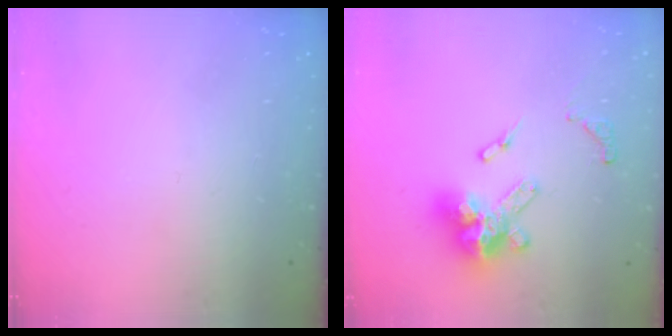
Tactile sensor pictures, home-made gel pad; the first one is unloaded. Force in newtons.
{"total": 13.7, "press": 13.6, "slide": 1.5}